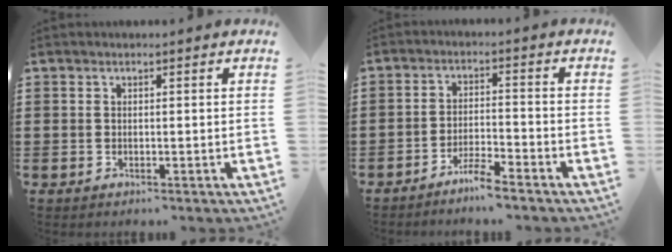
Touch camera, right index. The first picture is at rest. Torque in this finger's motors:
{"motor_torque": [-0.19, 0.24, 0.08, 0.02]}